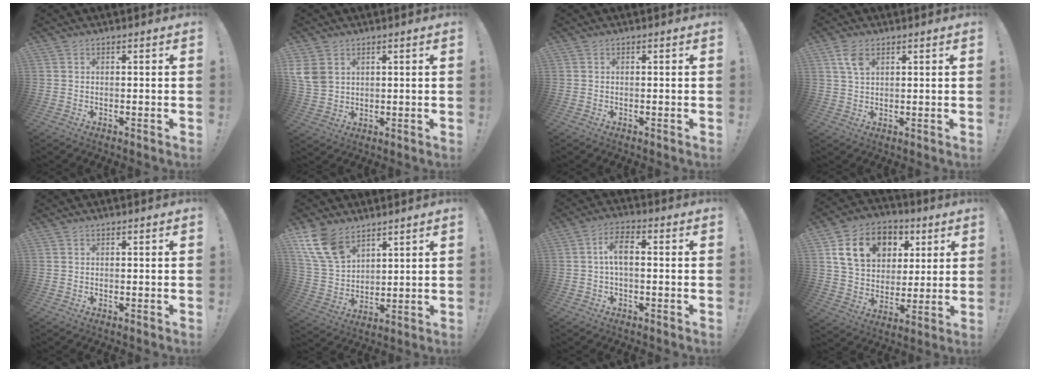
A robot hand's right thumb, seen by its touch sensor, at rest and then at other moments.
{"total": 6.9, "force": [3.0, 5.0, 3.6], "torque": [-0.071, -0.007, 0.061]}
{"total": 0.0}
{"total": 5.2, "force": [2.5, 2.8, 3.5], "torque": [-0.064, -0.004, 0.047]}
{"total": 0.0}
{"total": 13.6, "force": [8.8, 7.9, 6.8], "torque": [-0.148, -0.041, 0.173]}
{"total": 6.1, "force": [0.2, 2.6, 5.5], "torque": [-0.113, 0.011, 0.004]}
{"total": 17.0, "force": [6.8, 12.8, 8.9], "torque": [-0.135, -0.018, 0.133]}